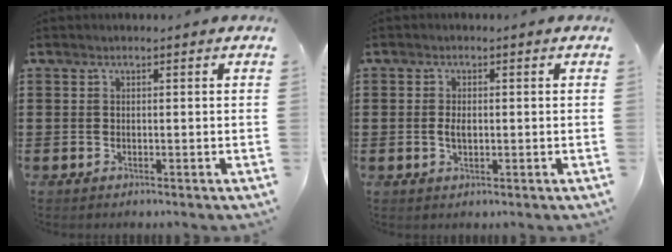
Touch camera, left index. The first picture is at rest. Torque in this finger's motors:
{"motor_torque": [2.14, 0.00, 0.03, 0.06]}